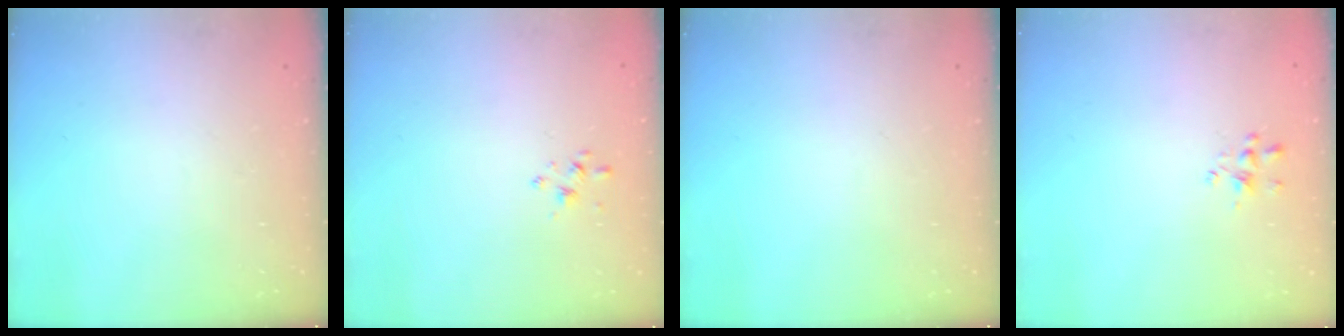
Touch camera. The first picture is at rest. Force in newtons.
{"total": 2.0, "press": 1.9, "slide": 0.7}
{"total": 0.0}
{"total": 1.5, "press": 1.4, "slide": 0.7}